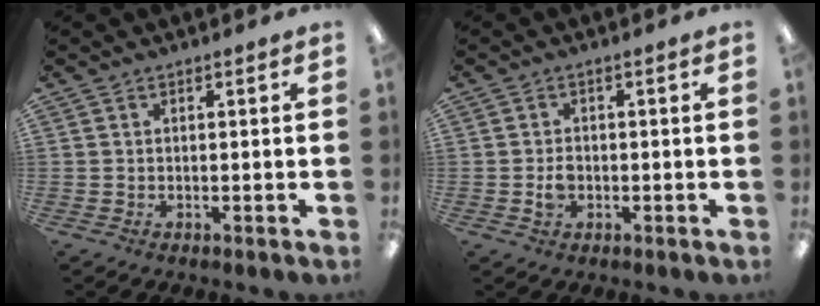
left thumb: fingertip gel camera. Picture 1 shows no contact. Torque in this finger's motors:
{"motor_torque": [-0.48, 0.53, 0.22, 0.50, 0.01]}